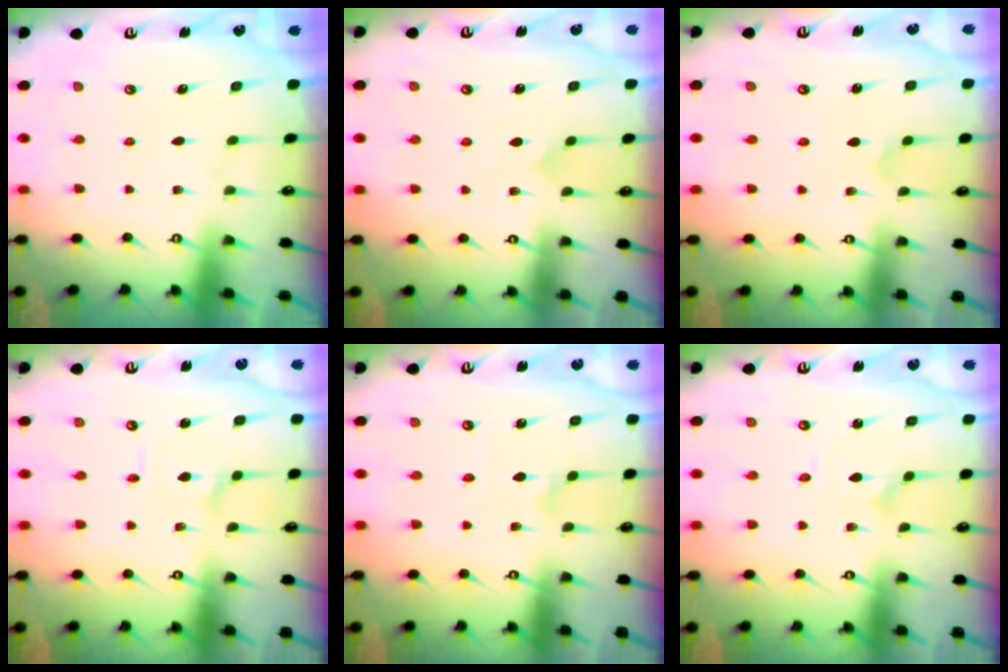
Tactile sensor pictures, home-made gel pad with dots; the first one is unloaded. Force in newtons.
{"total": 3.6, "press": 3.5, "slide": 0.3}
{"total": 2.9, "press": 2.9, "slide": 0.2}
{"total": 2.2, "press": 2.2, "slide": 0.2}
{"total": 1.2, "press": 1.1, "slide": 0.2}
{"total": 0.0}